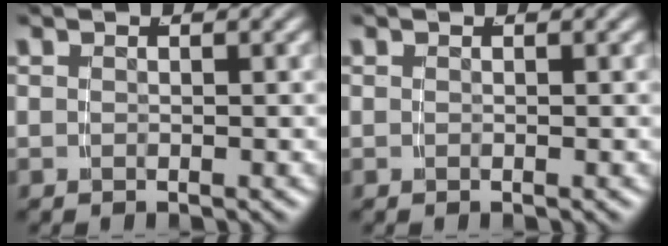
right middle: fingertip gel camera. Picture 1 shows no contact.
{"total": 0.0}